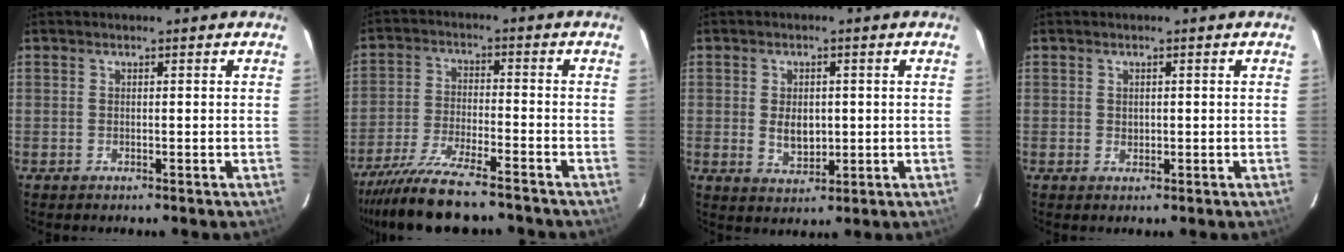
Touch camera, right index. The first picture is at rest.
{"total": 13.9, "force": [-11.9, 2.2, 6.9], "torque": [-0.155, -0.032, -0.205]}
{"total": 5.1, "force": [0.1, 3.2, 3.9], "torque": [-0.069, -0.003, 0.009]}
{"total": 1.0, "force": [0.3, 0.8, 0.6], "torque": [-0.008, 0.003, 0.005]}